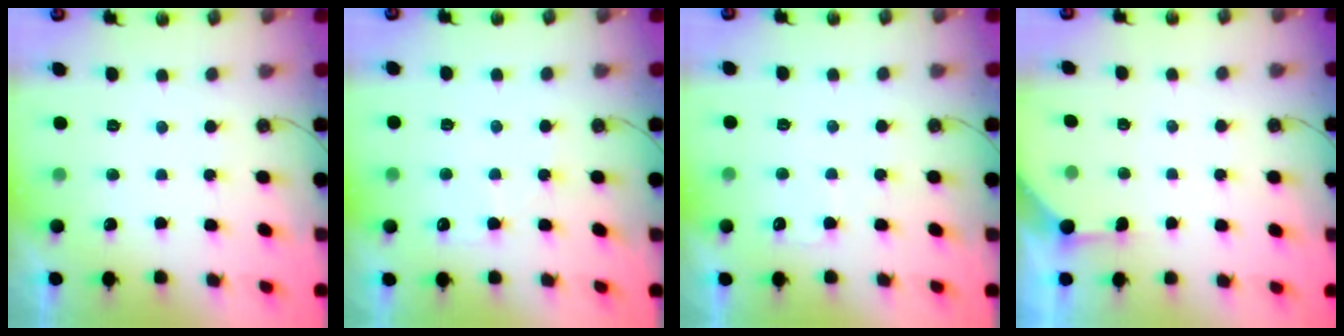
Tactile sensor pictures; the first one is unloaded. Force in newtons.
{"total": 6.0, "press": 6.0, "slide": 0.8}
{"total": 4.5, "press": 4.4, "slide": 0.6}
{"total": 2.8, "press": 2.8, "slide": 0.4}